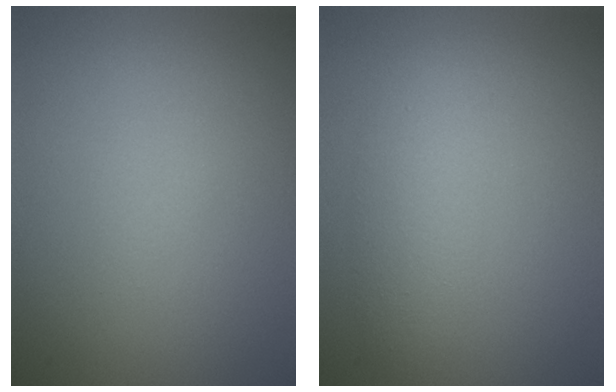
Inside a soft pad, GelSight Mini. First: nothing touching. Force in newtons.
{"total": 2.8, "press": 2.8, "slide": 0.0}